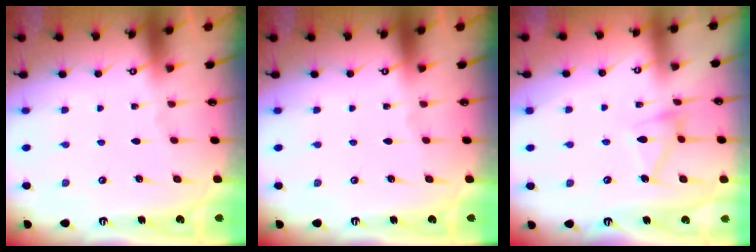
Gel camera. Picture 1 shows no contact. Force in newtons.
{"total": 0.0}
{"total": 10.2, "press": 10.1, "slide": 0.6}